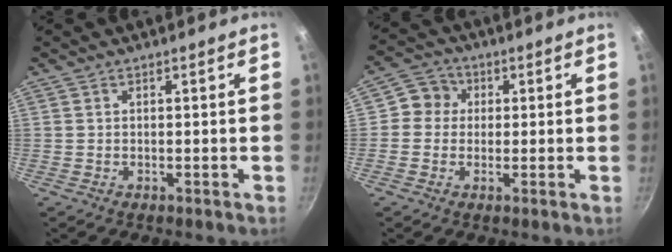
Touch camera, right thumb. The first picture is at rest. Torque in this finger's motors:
{"motor_torque": [-0.67, 0.38, -0.09, 0.12, 0.02]}